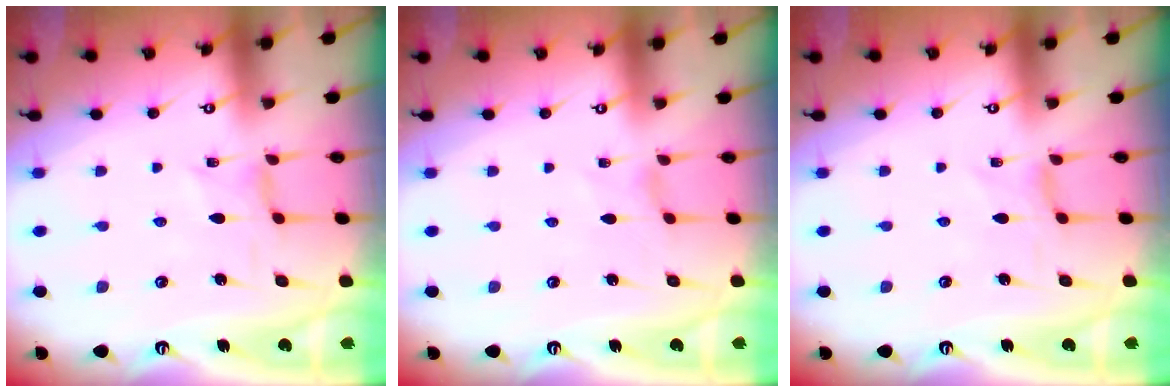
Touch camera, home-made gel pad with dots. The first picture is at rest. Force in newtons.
{"total": 0.0}
{"total": 0.0}